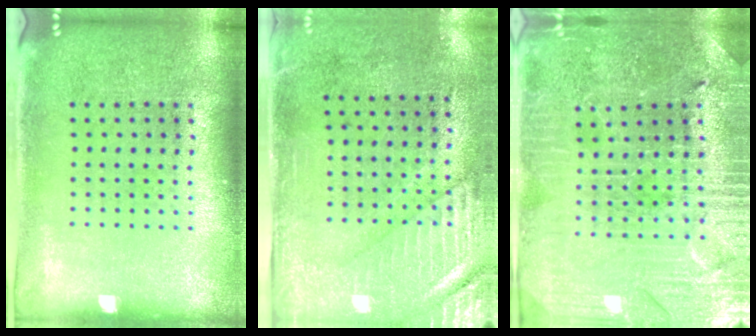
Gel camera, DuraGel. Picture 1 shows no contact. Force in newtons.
{"total": 2.9, "press": 2.5, "slide": 1.5}
{"total": 3.3, "press": 3.3, "slide": 0.5}